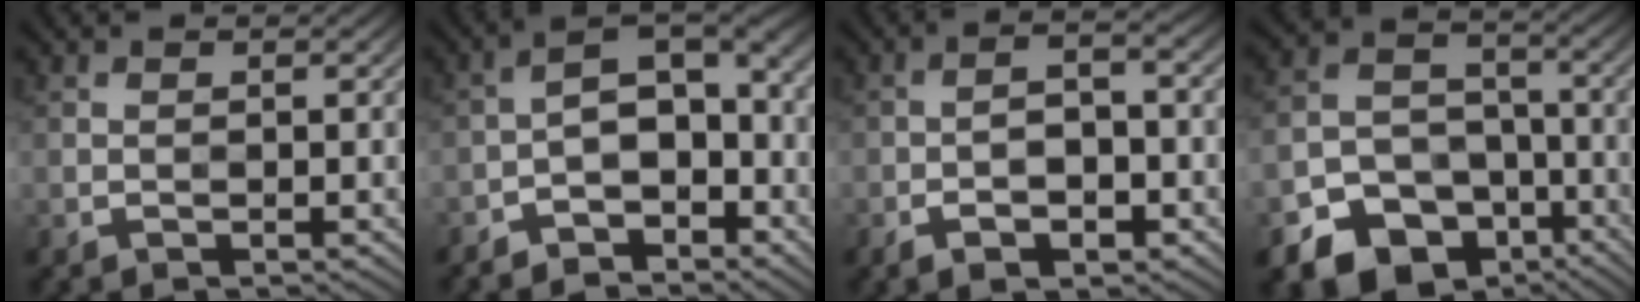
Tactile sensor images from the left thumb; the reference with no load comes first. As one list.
[{"total": 7.6, "force": [-4.4, 3.6, 5.1], "torque": [-0.081, 0.001, -0.083]}, {"total": 5.8, "force": [-2.5, 2.1, 4.8], "torque": [-0.086, -0.002, -0.042]}, {"total": 15.9, "force": [-9.6, 11.0, 6.1], "torque": [-0.133, -0.051, -0.152]}]